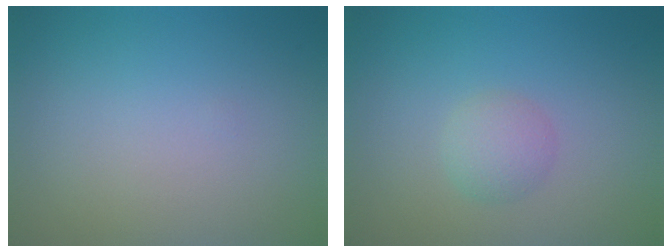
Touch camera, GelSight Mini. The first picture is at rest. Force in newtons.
{"total": 2.0, "press": 2.0, "slide": 0.0}